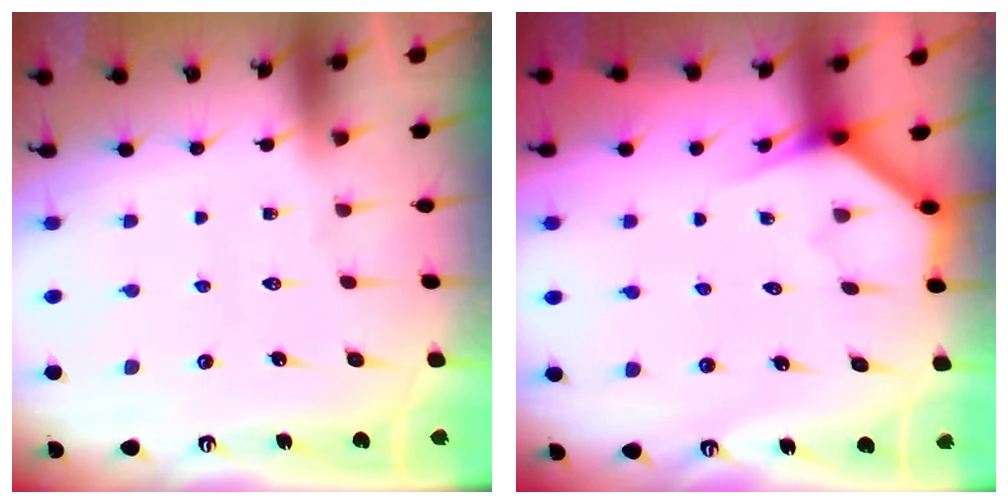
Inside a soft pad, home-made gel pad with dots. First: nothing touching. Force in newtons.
{"total": 3.8, "press": 3.7, "slide": 0.3}